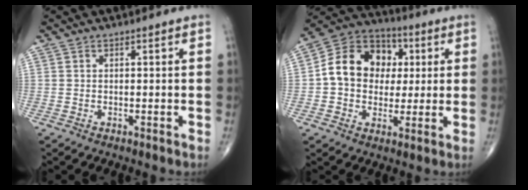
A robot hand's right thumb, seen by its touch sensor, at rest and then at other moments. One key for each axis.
{"total": 14.9, "fx": 1.6, "fy": 12.1, "fz": 8.5, "tx": -0.106, "ty": 0.022, "tz": 0.018}